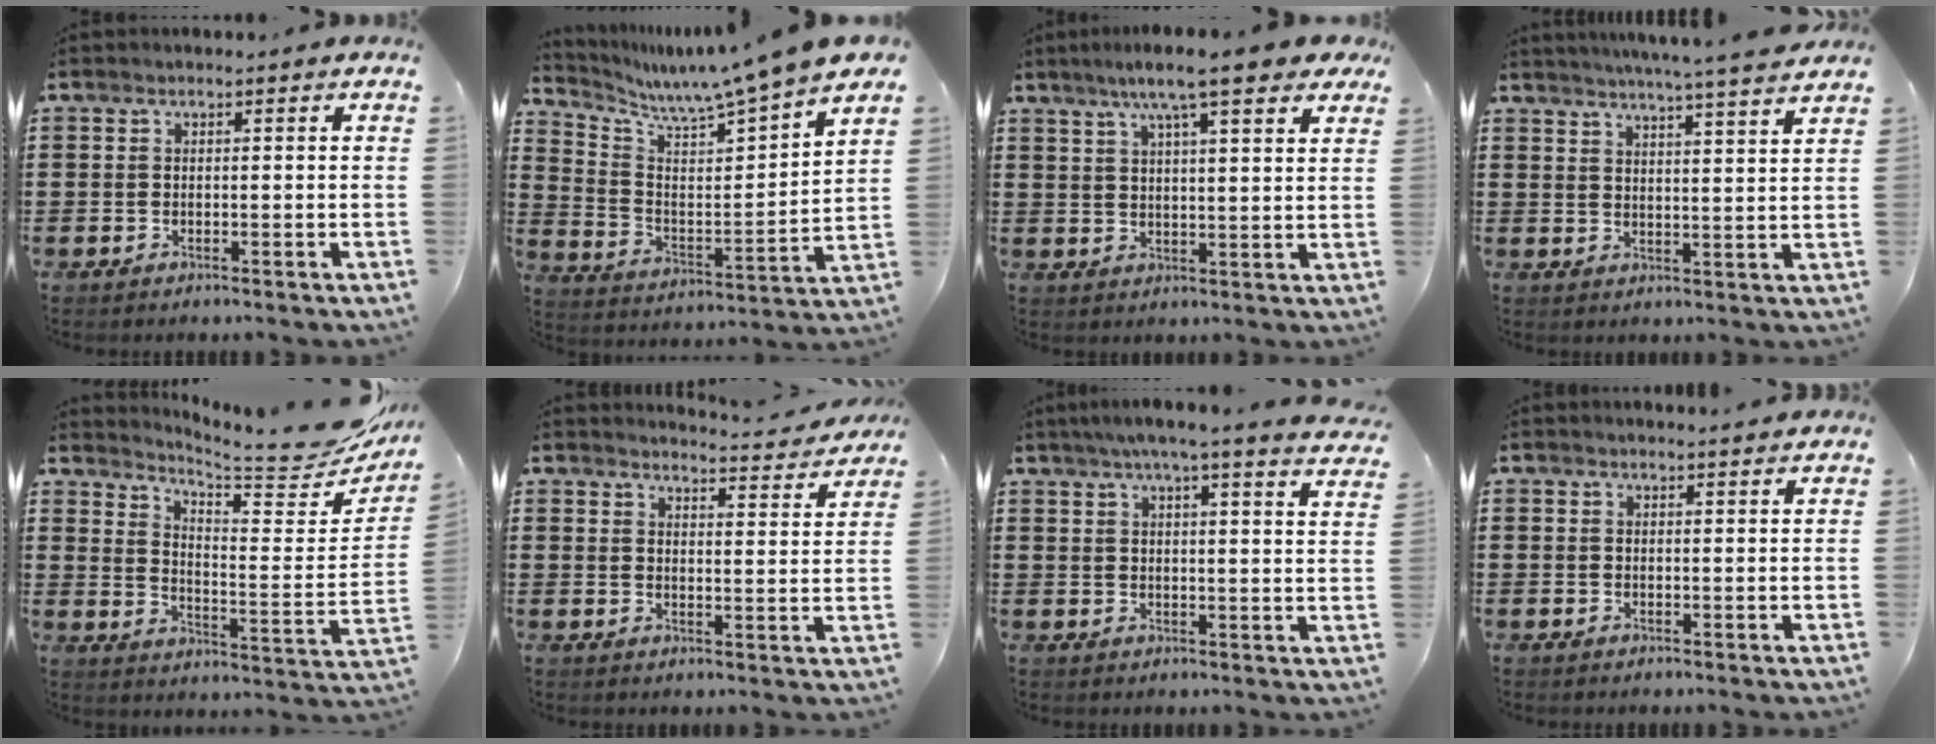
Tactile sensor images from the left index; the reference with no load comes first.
{"total": 7.2, "force": [6.7, -1.5, 2.2], "torque": [-0.072, -0.064, 0.105]}
{"total": 8.5, "force": [6.4, 1.0, 5.6], "torque": [-0.111, -0.008, 0.108]}
{"total": 4.5, "force": [4.2, -1.0, 1.4], "torque": [-0.044, -0.025, 0.071]}
{"total": 6.7, "force": [6.1, 0.2, 2.8], "torque": [-0.059, -0.056, 0.099]}
{"total": 3.7, "force": [3.7, -0.2, 0.6], "torque": [-0.020, -0.031, 0.061]}
{"total": 5.1, "force": [4.4, -0.6, 2.5], "torque": [-0.064, -0.020, 0.075]}
{"total": 1.3, "force": [1.3, 0.2, 0.1], "torque": [-0.004, -0.001, 0.025]}